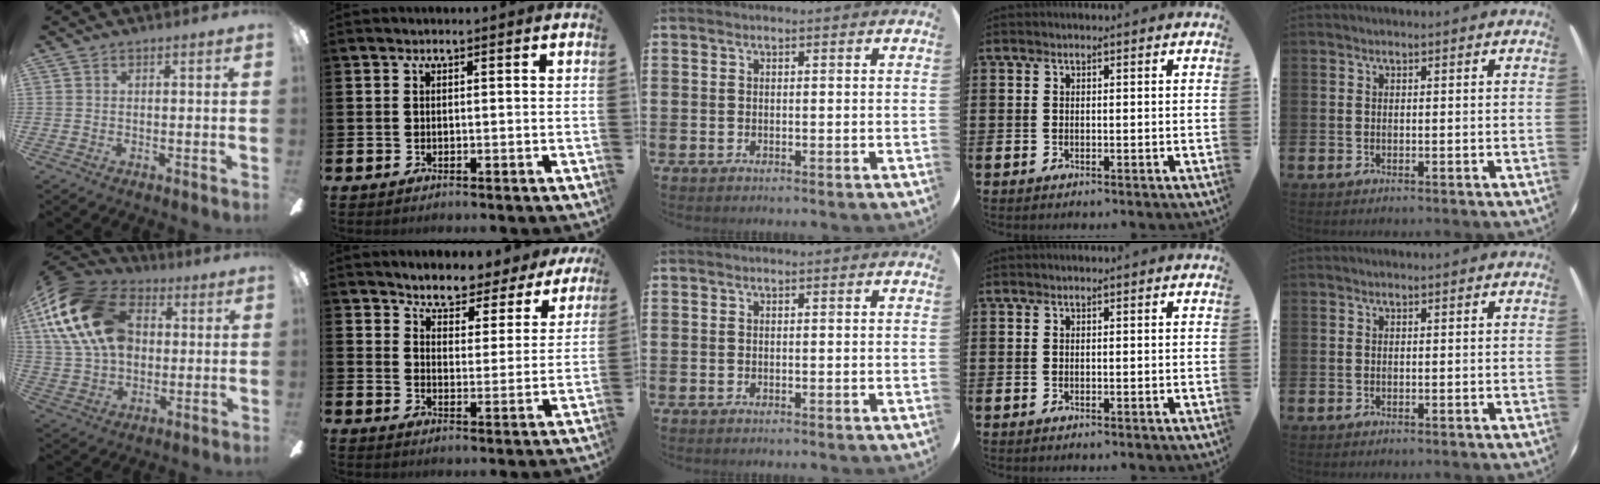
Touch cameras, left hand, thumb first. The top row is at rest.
{"thumb": {"total": 21.4, "force": [5.6, 14.8, 14.4], "torque": [-0.297, 0.003, 0.099]}, "index": {"total": 4.7, "force": [4.5, 1.0, -0.1], "torque": [-0.026, -0.040, 0.074]}}